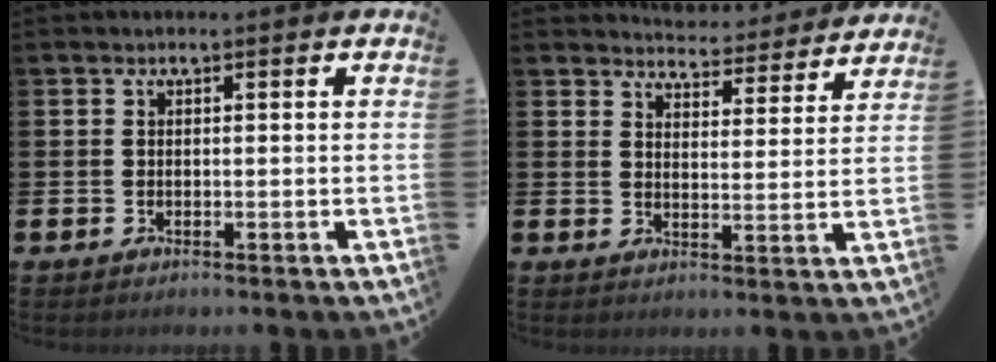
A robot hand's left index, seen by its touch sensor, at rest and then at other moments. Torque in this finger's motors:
{"motor_torque": [0.71, -0.76, 0.06, 0.00]}